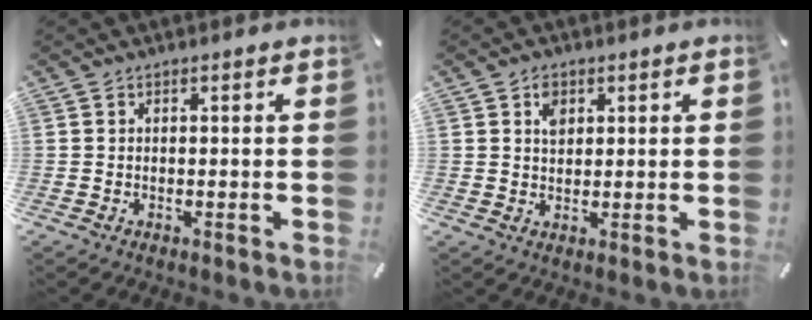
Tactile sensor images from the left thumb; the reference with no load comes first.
{"total": 3.3, "force": [1.3, 2.6, 1.6], "torque": [-0.021, 0.000, 0.018]}